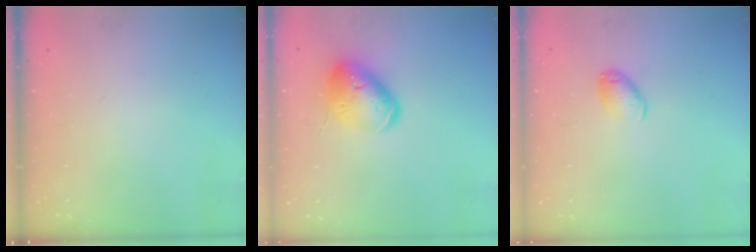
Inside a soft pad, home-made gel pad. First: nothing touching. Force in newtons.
{"total": 12.5, "press": 12.4, "slide": 1.9}
{"total": 7.3, "press": 7.2, "slide": 0.9}